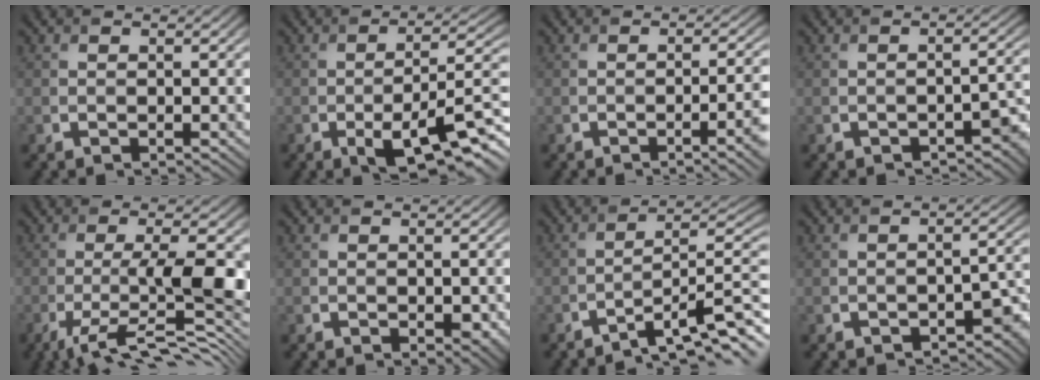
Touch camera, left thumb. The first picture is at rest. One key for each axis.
{"total": 9.1, "fx": -3.5, "fy": 2.8, "fz": 7.9, "tx": -0.135, "ty": -0.011, "tz": -0.053}
{"total": 4.6, "fx": -1.6, "fy": 1.3, "fz": 4.2, "tx": -0.047, "ty": 0.003, "tz": -0.025}
{"total": 3.5, "fx": -2.3, "fy": 1.3, "fz": 2.3, "tx": -0.024, "ty": -0.001, "tz": -0.028}
{"total": 10.8, "fx": -2.9, "fy": 2.6, "fz": 10.1, "tx": -0.170, "ty": -0.005, "tz": -0.045}
{"total": 1.3, "fx": -0.2, "fy": 0.9, "fz": 1.0, "tx": -0.016, "ty": -0.007, "tz": 0.002}
{"total": 8.5, "fx": -5.4, "fy": 1.5, "fz": 6.4, "tx": -0.093, "ty": 0.011, "tz": -0.086}
{"total": 4.7, "fx": -3.0, "fy": 2.1, "fz": 3.0, "tx": -0.031, "ty": -0.007, "tz": -0.040}